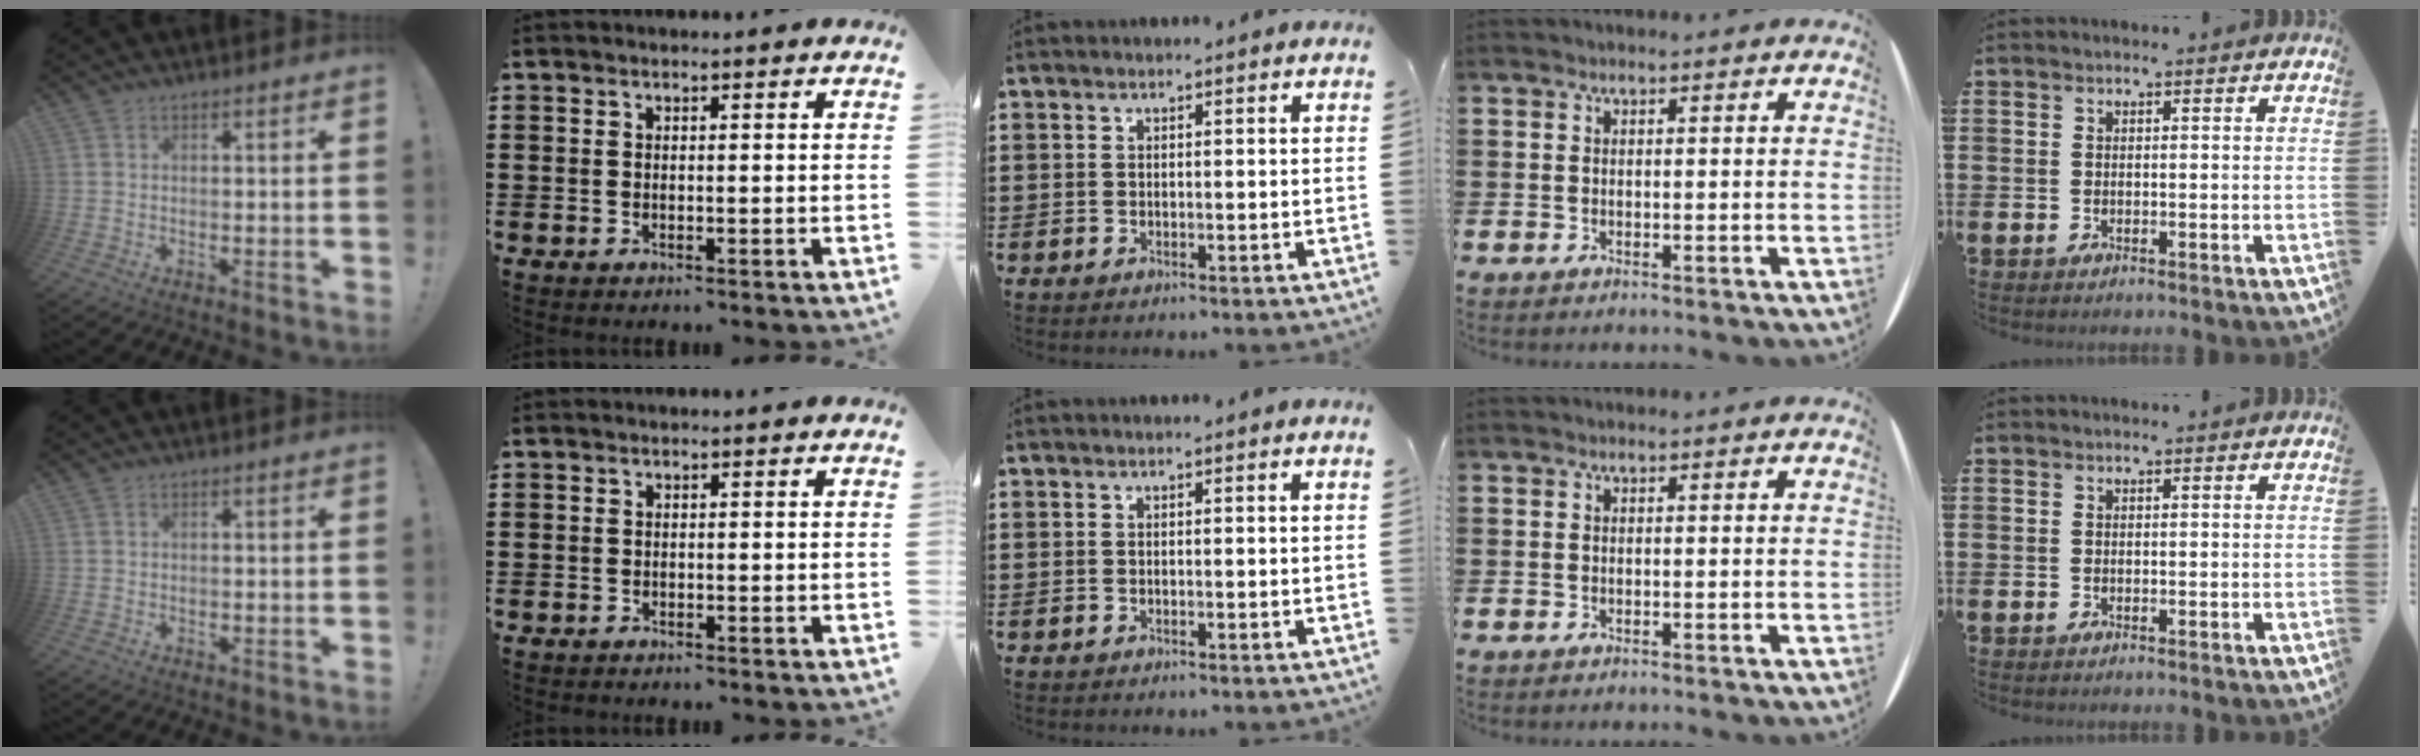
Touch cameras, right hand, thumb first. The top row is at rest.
{"index": {"total": 0.5, "force": [-0.4, 0.3, -0.1], "torque": [0.003, 0.003, -0.011]}}